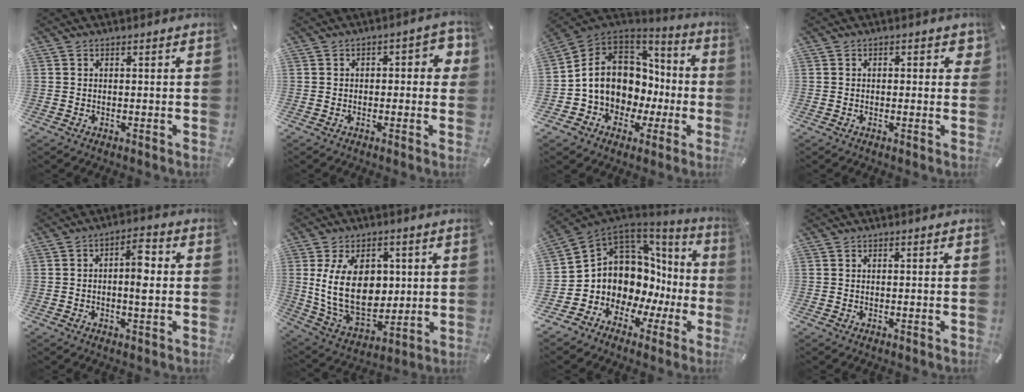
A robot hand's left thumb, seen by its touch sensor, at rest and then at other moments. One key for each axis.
{"total": 4.6, "fx": -0.5, "fy": 2.7, "fz": 3.6, "tx": -0.043, "ty": 0.009, "tz": -0.016}
{"total": 12.1, "fx": 0.0, "fy": 10.7, "fz": 5.6, "tx": -0.129, "ty": -0.018, "tz": 0.004}
{"total": 2.0, "fx": -0.1, "fy": 1.4, "fz": 1.4, "tx": -0.010, "ty": 0.002, "tz": -0.006}
{"total": 6.3, "fx": 0.0, "fy": 2.7, "fz": 5.7, "tx": -0.089, "ty": 0.011, "tz": -0.004}
{"total": 17.7, "fx": 2.6, "fy": 12.2, "fz": 12.5, "tx": -0.254, "ty": -0.007, "tz": 0.047}
{"total": 11.7, "fx": 1.8, "fy": 10.4, "fz": 5.2, "tx": -0.089, "ty": -0.062, "tz": 0.046}
{"total": 0.0}